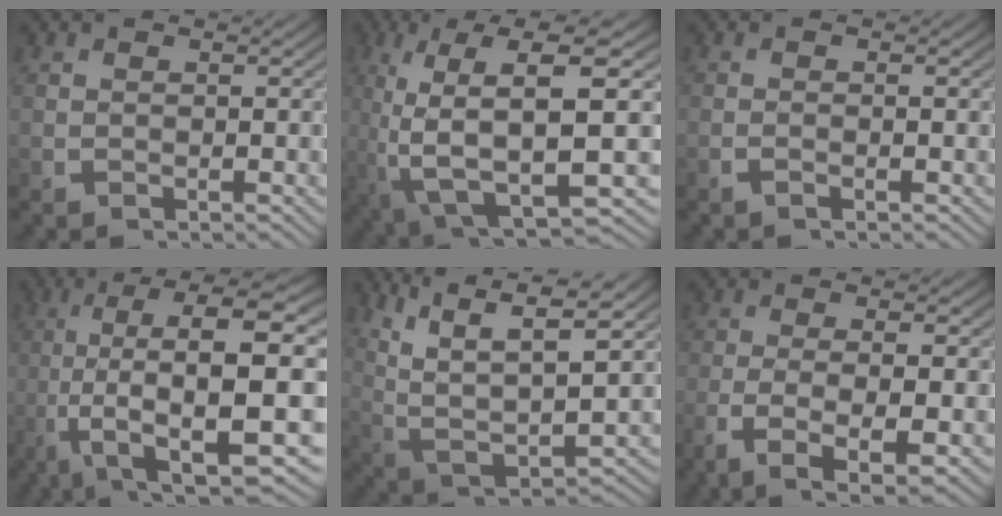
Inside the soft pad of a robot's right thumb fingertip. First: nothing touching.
{"total": 15.5, "force": [-3.0, 8.6, 12.6], "torque": [-0.263, -0.050, -0.024]}
{"total": 0.7, "force": [-0.5, 0.0, 0.6], "torque": [-0.014, 0.002, -0.011]}
{"total": 17.6, "force": [-2.3, 8.8, 15.1], "torque": [-0.285, -0.053, -0.003]}
{"total": 13.0, "force": [1.6, 8.8, 9.4], "torque": [-0.207, -0.046, 0.040]}
{"total": 7.1, "force": [-2.6, 2.7, 6.0], "torque": [-0.124, -0.026, -0.027]}